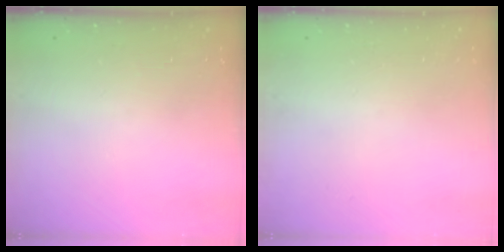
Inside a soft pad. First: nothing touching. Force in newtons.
{"total": 0.0}